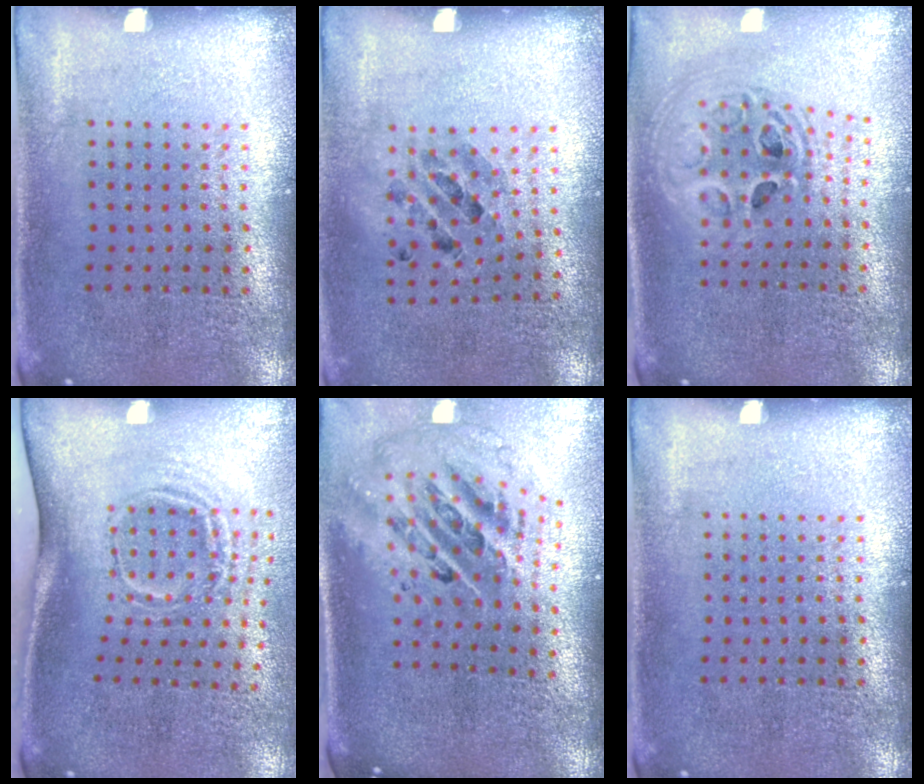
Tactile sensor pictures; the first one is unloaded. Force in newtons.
{"total": 0.8, "press": 0.8, "slide": 0.0}
{"total": 2.0, "press": 1.6, "slide": 1.2}
{"total": 1.9, "press": 1.2, "slide": 1.5}
{"total": 2.8, "press": 1.9, "slide": 2.1}
{"total": 0.0}